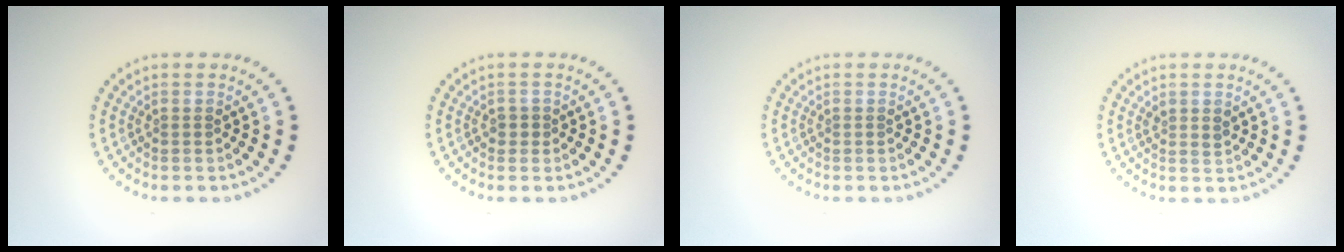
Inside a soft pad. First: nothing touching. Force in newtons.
{"total": 0.9, "press": 0.9, "slide": 0.4}
{"total": 0.0}
{"total": 1.0, "press": 0.9, "slide": 0.5}